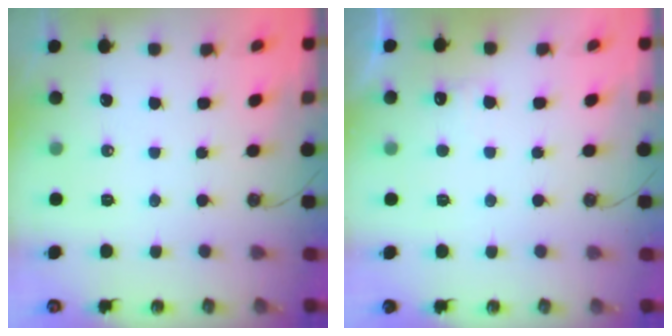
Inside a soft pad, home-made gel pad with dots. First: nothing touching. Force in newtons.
{"total": 5.9, "press": 5.7, "slide": 1.4}